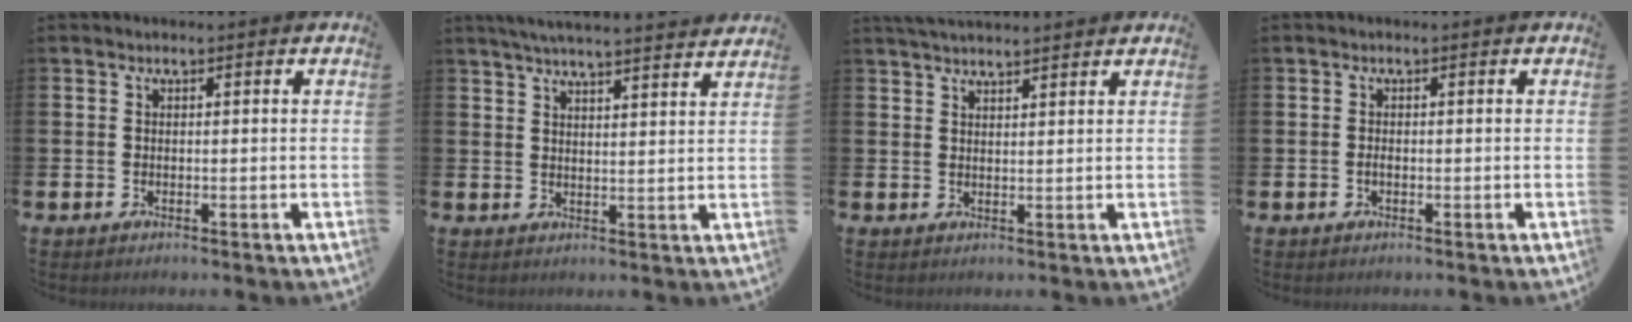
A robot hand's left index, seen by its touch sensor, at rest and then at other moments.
{"total": 5.1, "force": [4.9, -0.3, 1.1], "torque": [-0.026, -0.027, 0.086]}
{"total": 3.1, "force": [3.1, 0.2, 0.6], "torque": [-0.009, -0.012, 0.055]}
{"total": 0.7, "force": [-0.2, 0.3, 0.6], "torque": [-0.011, 0.001, -0.005]}